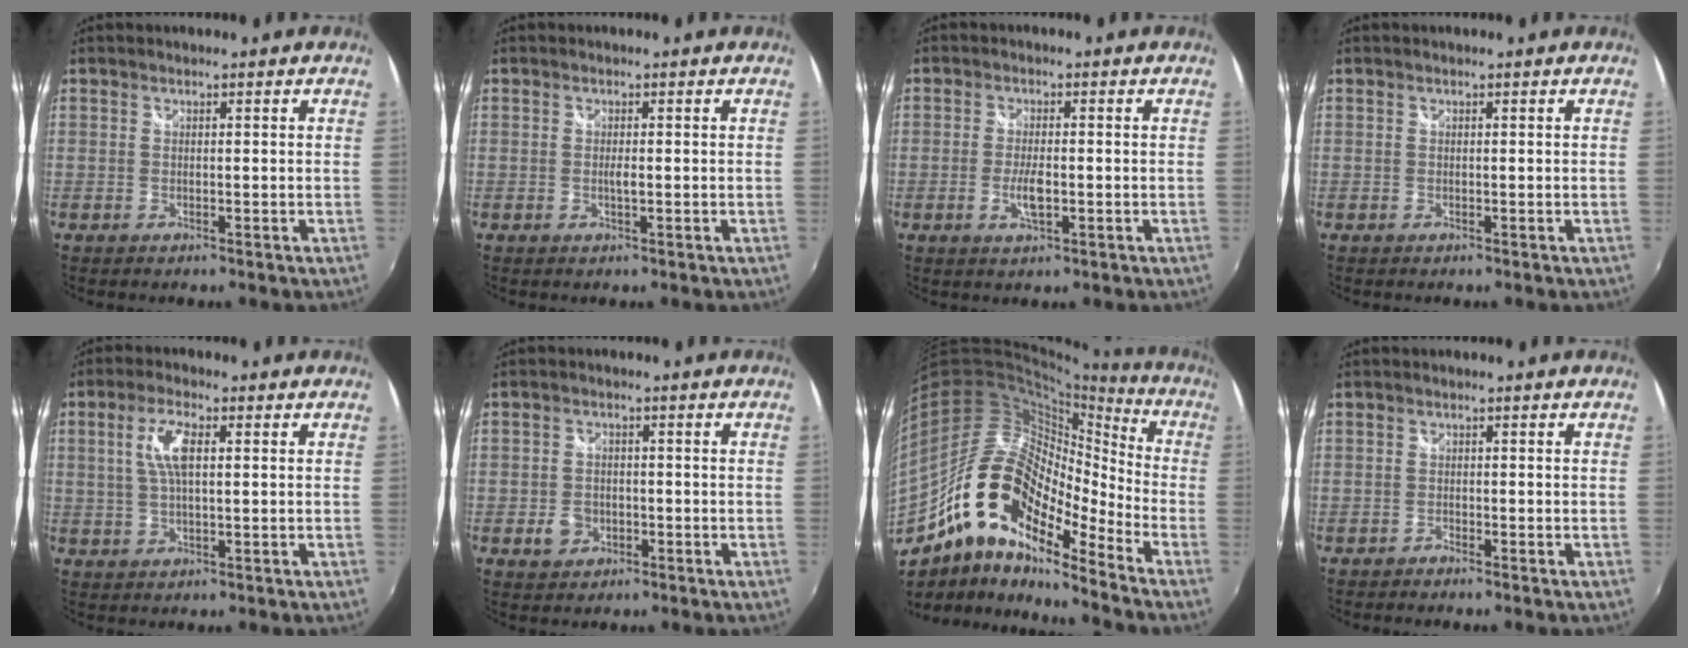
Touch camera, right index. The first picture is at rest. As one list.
[{"total": 1.3, "force": [-0.2, 0.2, 1.3], "torque": [-0.024, -0.002, -0.004]}, {"total": 2.8, "force": [-0.6, 1.1, 2.5], "torque": [-0.047, -0.005, -0.011]}, {"total": 0.0}, {"total": 6.1, "force": [1.2, 2.1, 5.6], "torque": [-0.112, 0.007, 0.025]}, {"total": 4.0, "force": [-1.5, 3.3, 1.8], "torque": [-0.041, 0.004, -0.022]}, {"total": 19.7, "force": [-11.8, 7.7, 13.8], "torque": [-0.234, -0.016, -0.231]}, {"total": 0.9, "force": [-0.9, 0.2, 0.1], "torque": [-0.005, -0.003, -0.018]}]